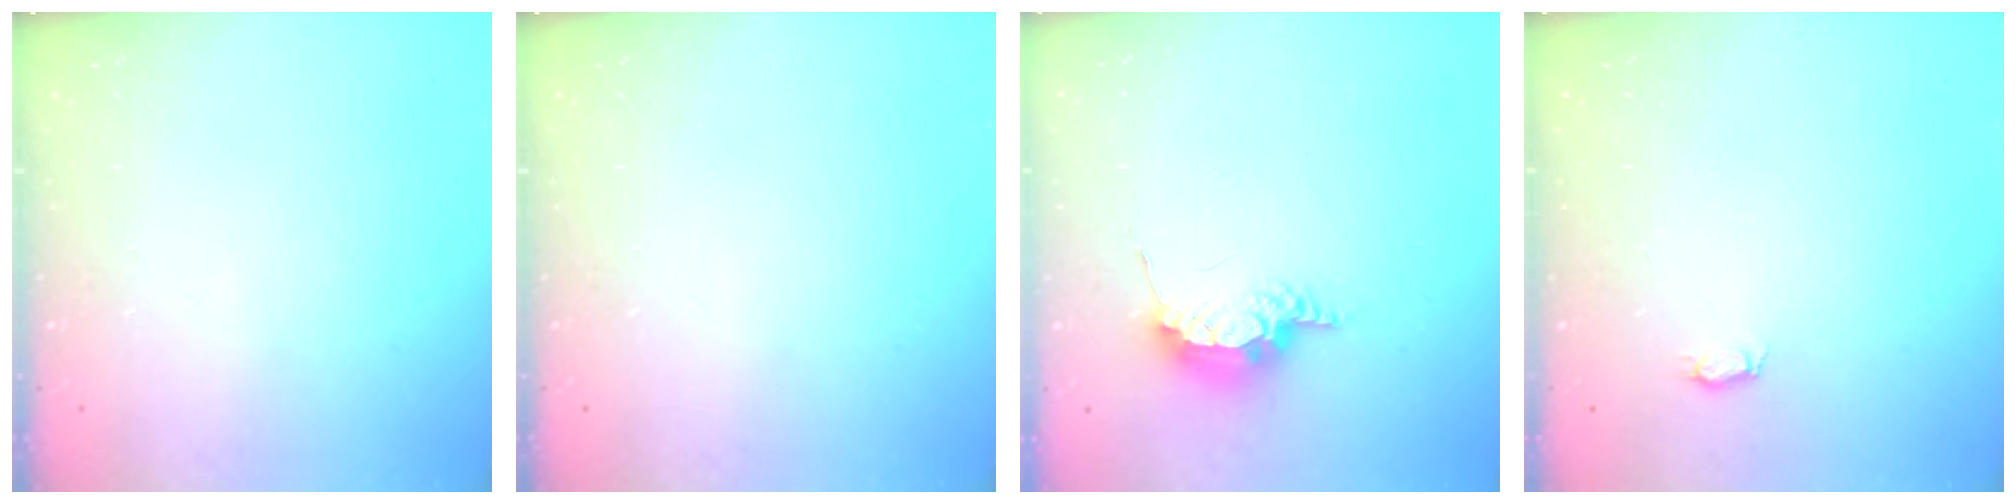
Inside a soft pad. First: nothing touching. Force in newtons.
{"total": 0.0}
{"total": 7.8, "press": 7.6, "slide": 1.6}
{"total": 3.7, "press": 3.6, "slide": 0.5}